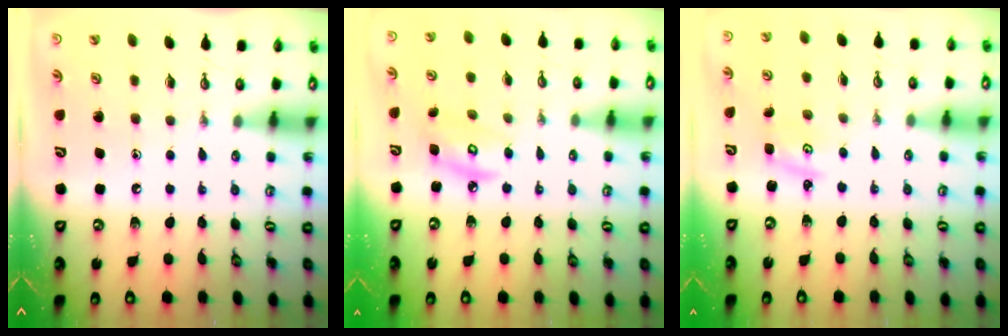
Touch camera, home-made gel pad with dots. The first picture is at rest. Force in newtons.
{"total": 6.2, "press": 6.2, "slide": 0.2}
{"total": 2.0, "press": 2.0, "slide": 0.3}